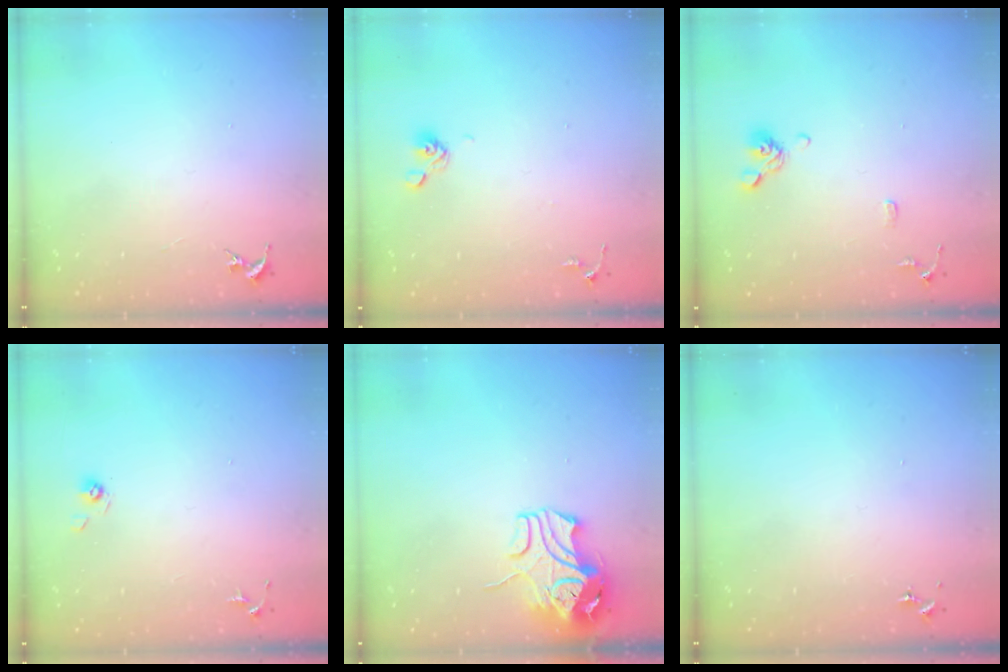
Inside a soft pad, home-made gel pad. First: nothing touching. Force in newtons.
{"total": 6.3, "press": 6.0, "slide": 2.1}
{"total": 8.8, "press": 8.6, "slide": 2.0}
{"total": 4.7, "press": 4.4, "slide": 1.5}
{"total": 10.8, "press": 10.6, "slide": 1.6}
{"total": 0.0}